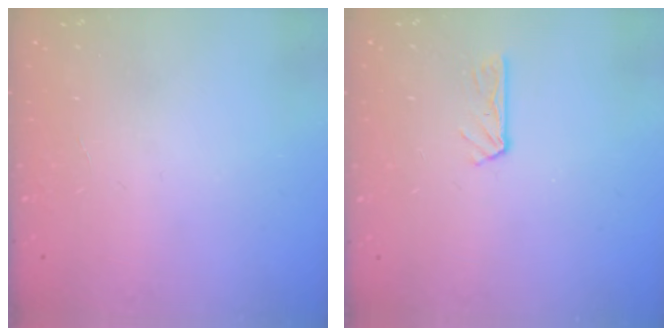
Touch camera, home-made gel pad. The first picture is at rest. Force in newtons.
{"total": 3.8, "press": 3.7, "slide": 0.5}